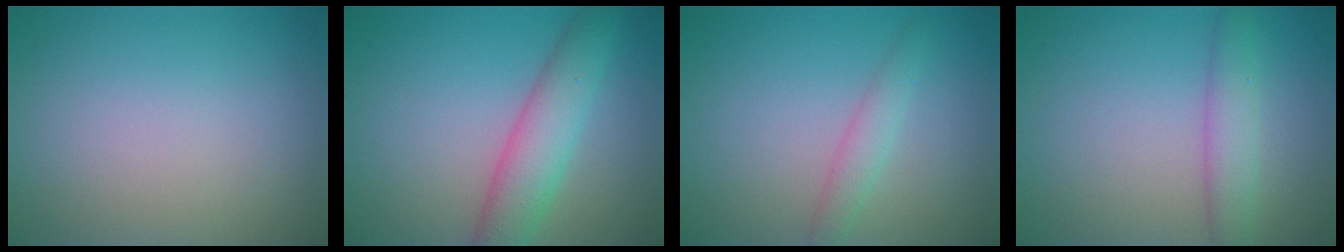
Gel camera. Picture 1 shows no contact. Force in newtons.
{"total": 4.8, "press": 4.8, "slide": 0.2}
{"total": 1.8, "press": 1.8, "slide": 0.0}
{"total": 2.9, "press": 2.9, "slide": 0.1}